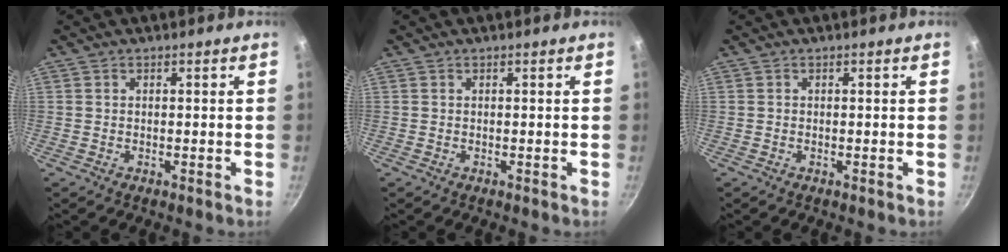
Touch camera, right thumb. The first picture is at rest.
{"total": 0.0}
{"total": 0.0}